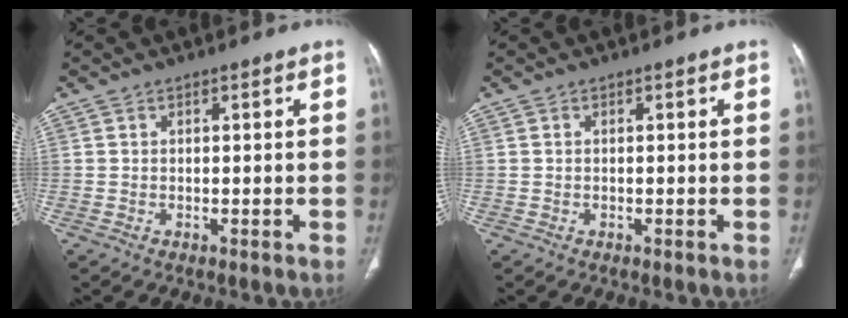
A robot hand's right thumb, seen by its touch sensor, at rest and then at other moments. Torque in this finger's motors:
{"motor_torque": [0.12, 0.08, 0.23, -0.30, 0.00]}